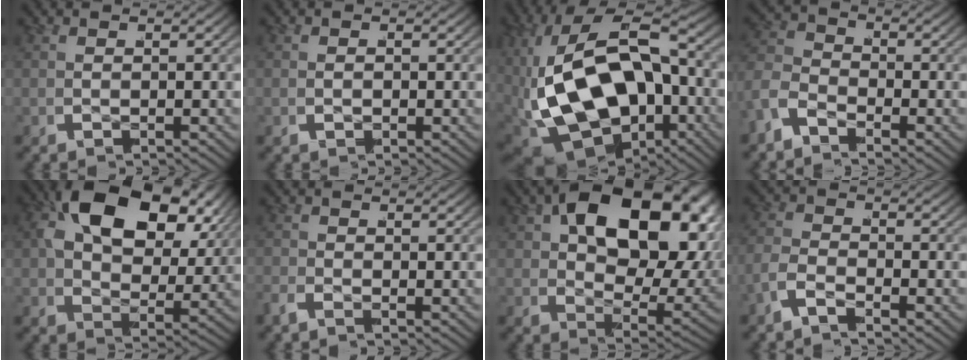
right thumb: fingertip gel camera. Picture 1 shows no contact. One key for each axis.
{"total": 0.0}
{"total": 19.1, "fx": -2.5, "fy": 12.5, "fz": 14.2, "tx": -0.316, "ty": -0.056, "tz": -0.012}
{"total": 3.5, "fx": -1.5, "fy": 2.6, "fz": 1.6, "tx": -0.036, "ty": -0.007, "tz": -0.038}
{"total": 11.5, "fx": 4.4, "fy": 6.3, "fz": 8.5, "tx": -0.165, "ty": 0.004, "tz": 0.070}
{"total": 0.8, "fx": -0.5, "fy": -0.6, "fz": 0.0, "tx": -0.002, "ty": 0.005, "tz": -0.018}
{"total": 15.4, "fx": 3.6, "fy": 8.7, "fz": 12.2, "tx": -0.196, "ty": -0.016, "tz": 0.065}
{"total": 2.1, "fx": -1.8, "fy": 0.7, "fz": 0.7, "tx": -0.015, "ty": 0.000, "tz": -0.042}